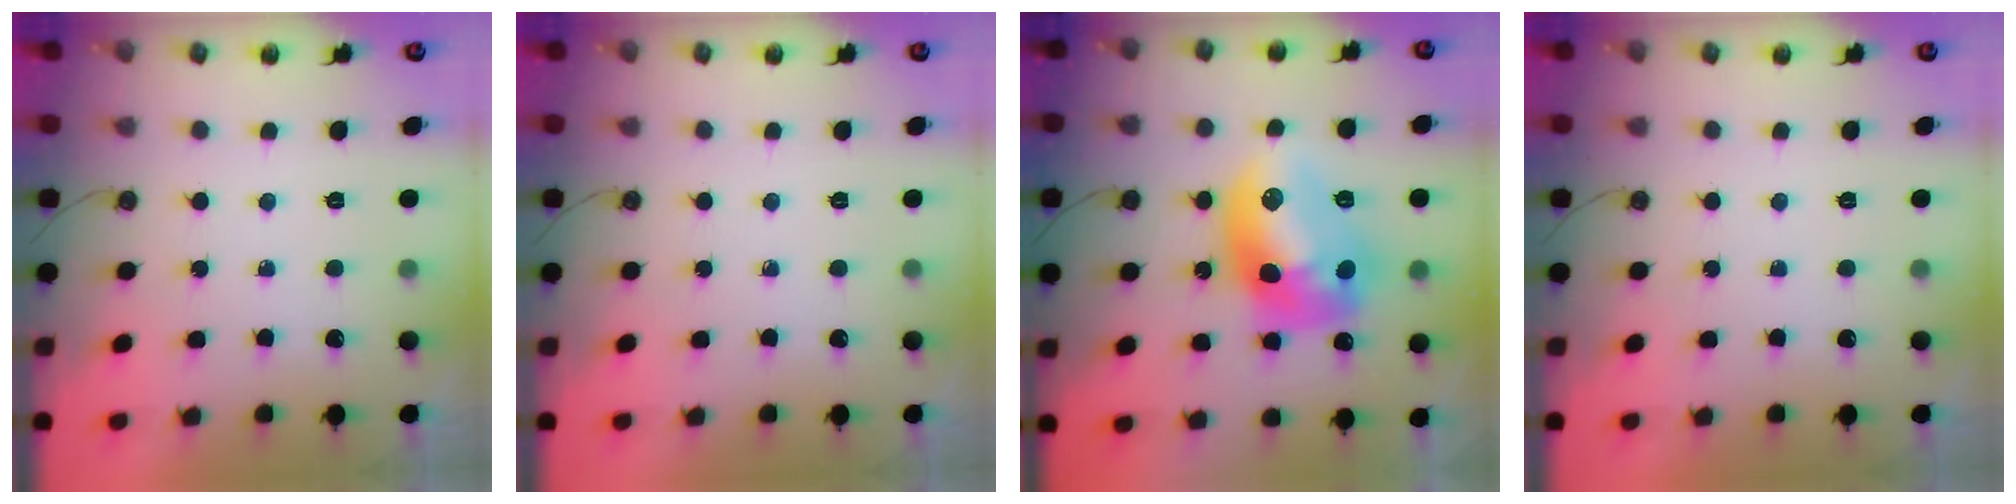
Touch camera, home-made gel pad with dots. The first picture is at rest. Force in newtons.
{"total": 0.0}
{"total": 17.1, "press": 17.1, "slide": 1.2}
{"total": 0.0}